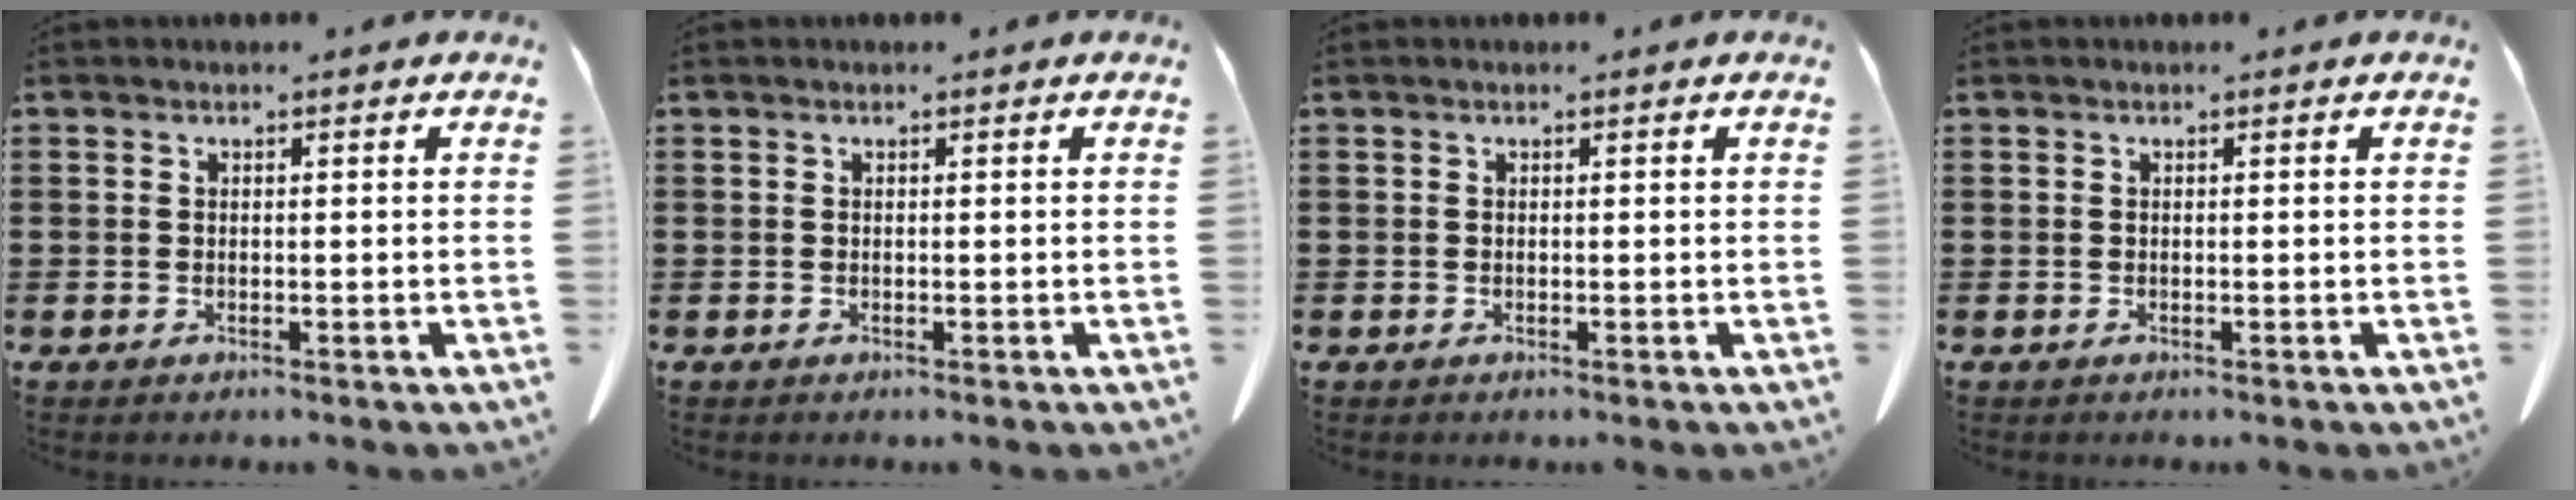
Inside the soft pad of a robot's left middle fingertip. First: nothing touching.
{"total": 0.0}
{"total": 0.0}
{"total": 0.0}